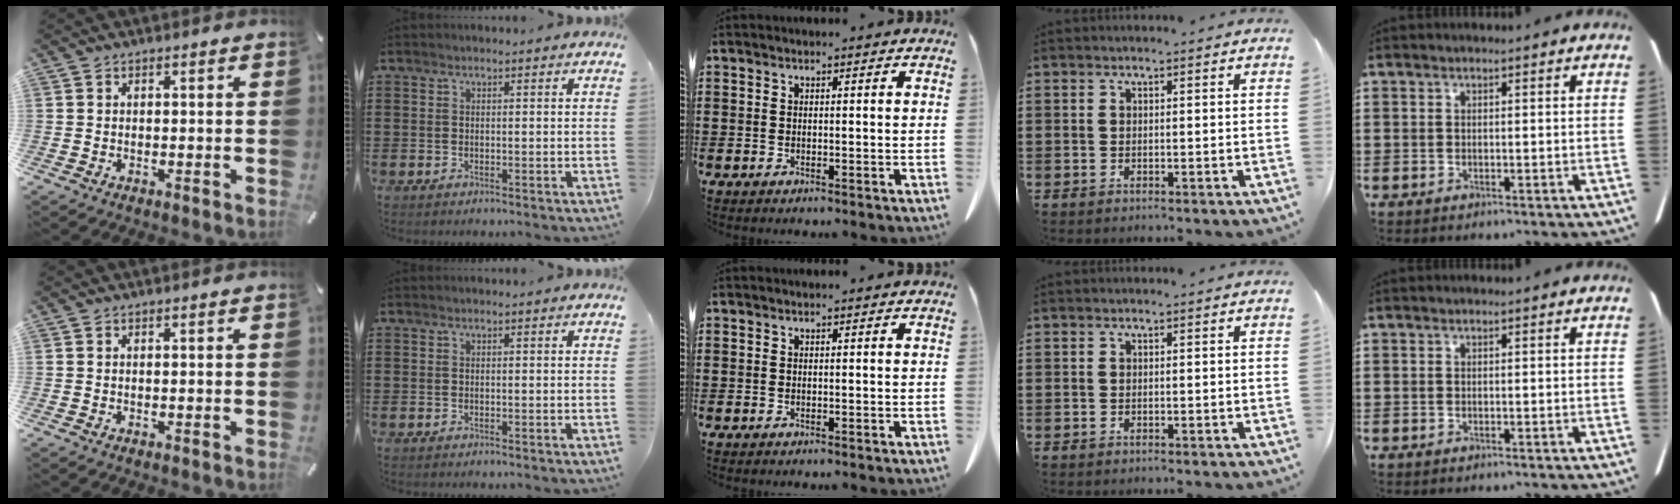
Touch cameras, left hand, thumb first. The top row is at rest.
{}